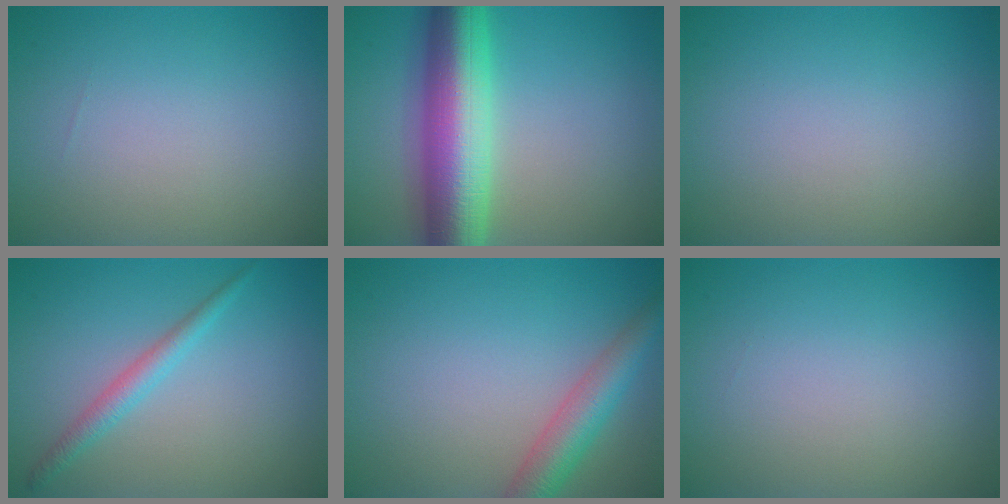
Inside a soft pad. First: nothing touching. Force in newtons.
{"total": 10.7, "press": 10.7, "slide": 0.0}
{"total": 0.0}
{"total": 2.0, "press": 2.0, "slide": 0.0}
{"total": 4.3, "press": 4.3, "slide": 0.3}
{"total": 0.0}